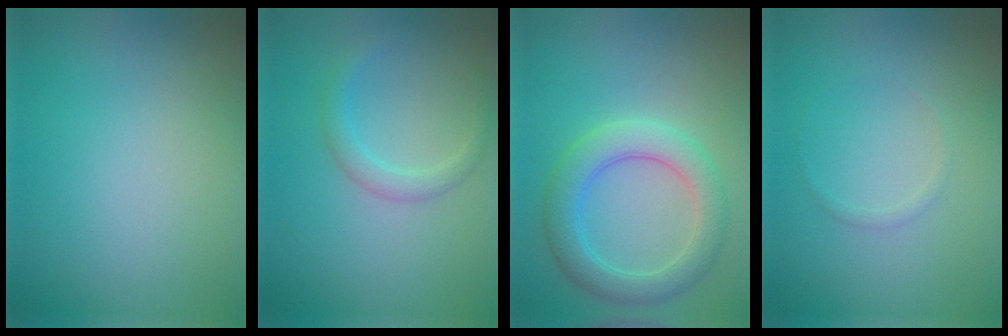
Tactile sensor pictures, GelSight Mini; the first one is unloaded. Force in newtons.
{"total": 1.9, "press": 1.9, "slide": 0.2}
{"total": 4.8, "press": 4.8, "slide": 0.2}
{"total": 0.6, "press": 0.6, "slide": 0.1}